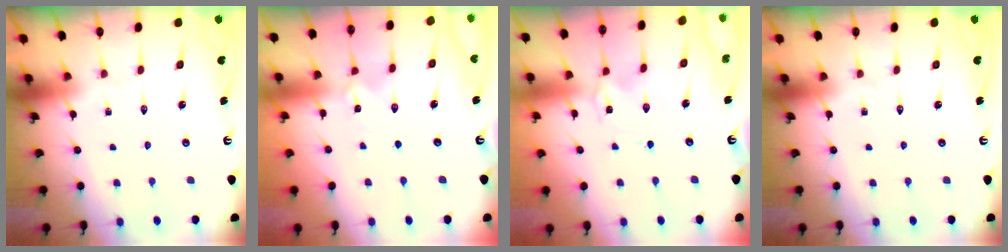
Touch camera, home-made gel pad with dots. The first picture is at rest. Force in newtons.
{"total": 0.8, "press": 0.8, "slide": 0.1}
{"total": 0.0}
{"total": 0.0}